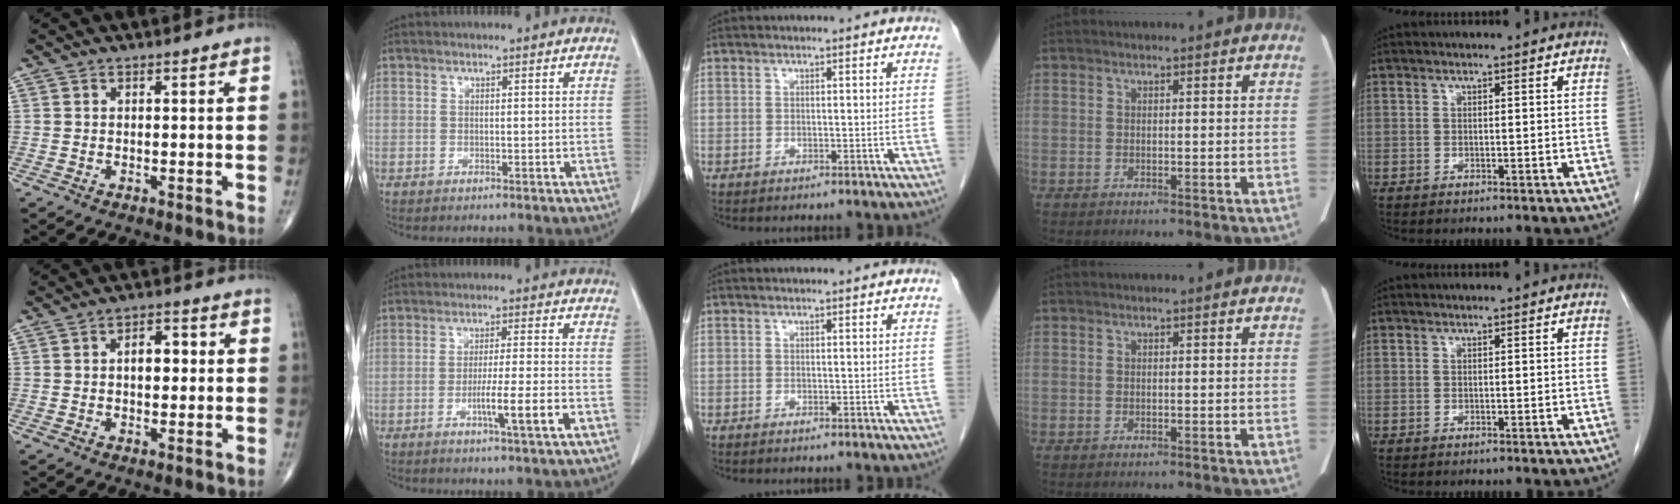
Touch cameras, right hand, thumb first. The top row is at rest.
{"thumb": {"total": 5.2, "force": [0.5, 3.0, 4.2], "torque": [-0.051, 0.012, 0.003]}, "index": {"total": 7.4, "force": [-2.7, -0.5, 6.9], "torque": [-0.109, -0.013, -0.045]}}